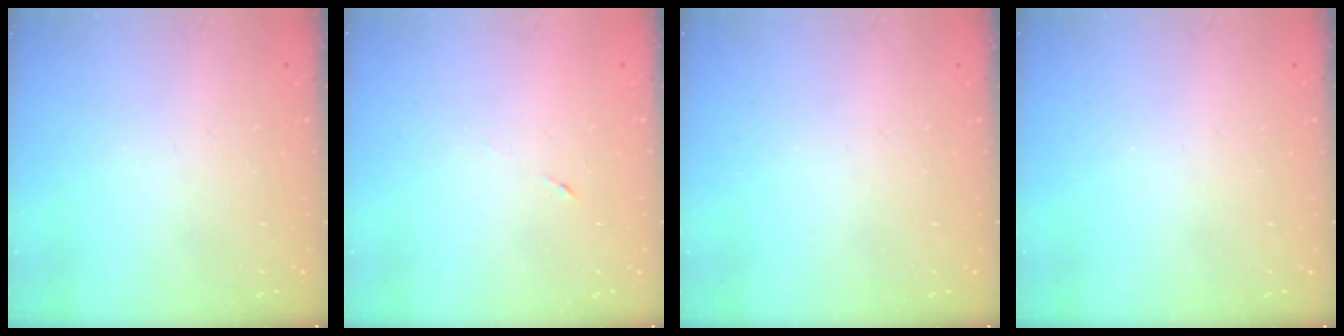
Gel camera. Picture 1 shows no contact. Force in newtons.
{"total": 3.3, "press": 3.0, "slide": 1.4}
{"total": 0.0}
{"total": 0.0}